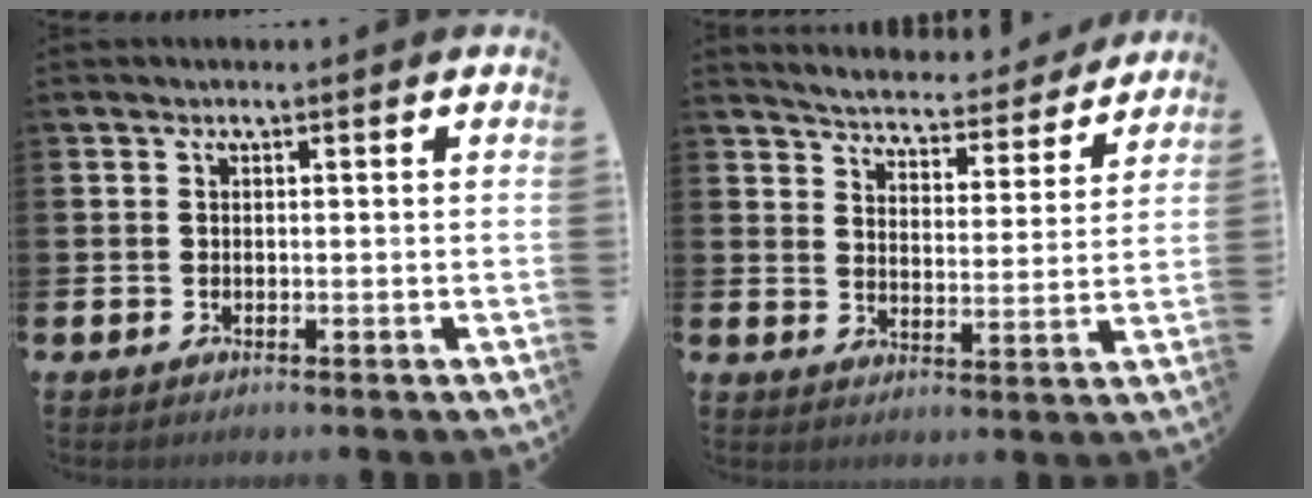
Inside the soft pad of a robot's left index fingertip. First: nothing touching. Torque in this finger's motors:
{"motor_torque": [0.75, -1.38, 0.33, 0.01]}